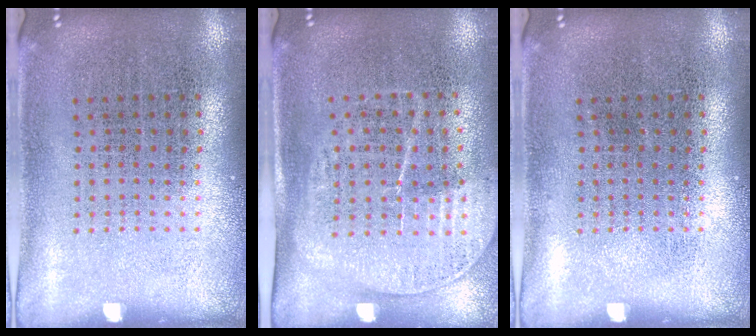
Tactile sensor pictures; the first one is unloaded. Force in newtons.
{"total": 1.7, "press": 1.4, "slide": 0.9}
{"total": 0.0}